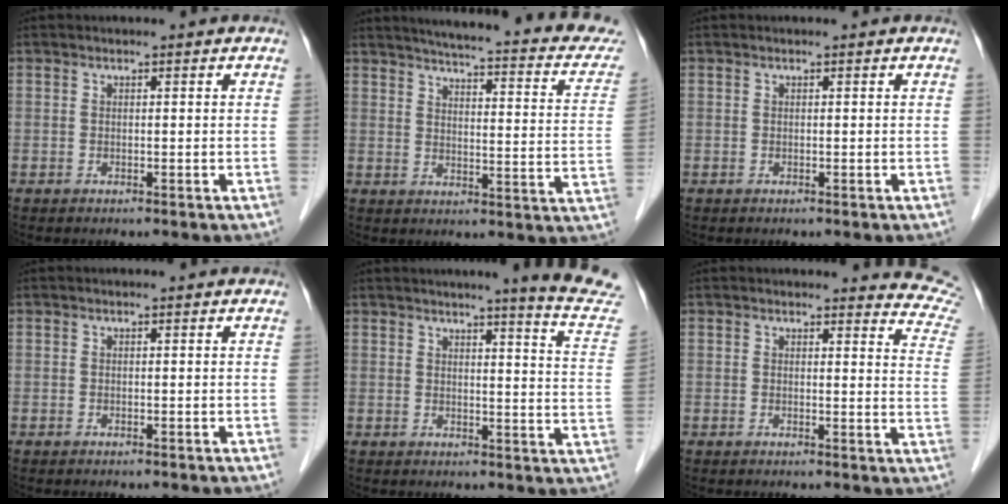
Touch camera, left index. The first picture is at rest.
{"total": 22.5, "force": [19.9, 3.0, 10.2], "torque": [-0.126, -0.038, 0.222]}
{"total": 0.0}
{"total": 0.0}
{"total": 12.6, "force": [11.7, -1.5, 4.5], "torque": [-0.048, -0.083, 0.114]}
{"total": 9.8, "force": [9.7, 0.7, 0.2], "torque": [0.033, -0.082, 0.064]}